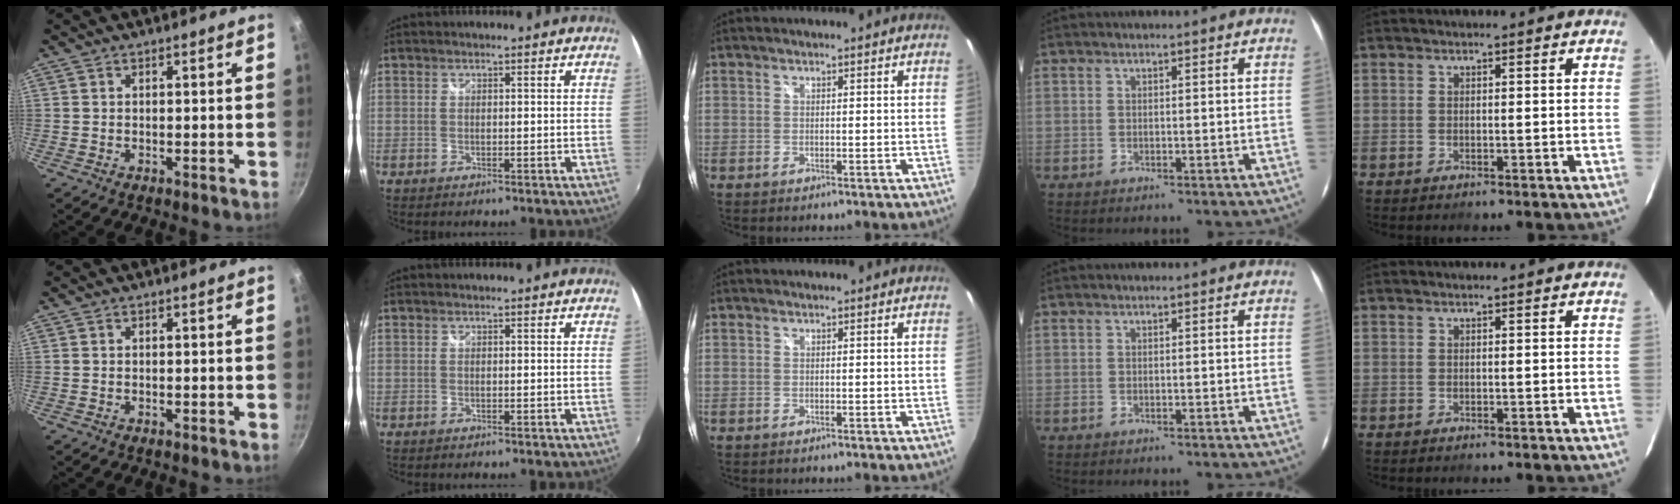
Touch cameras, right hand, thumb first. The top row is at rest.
{}